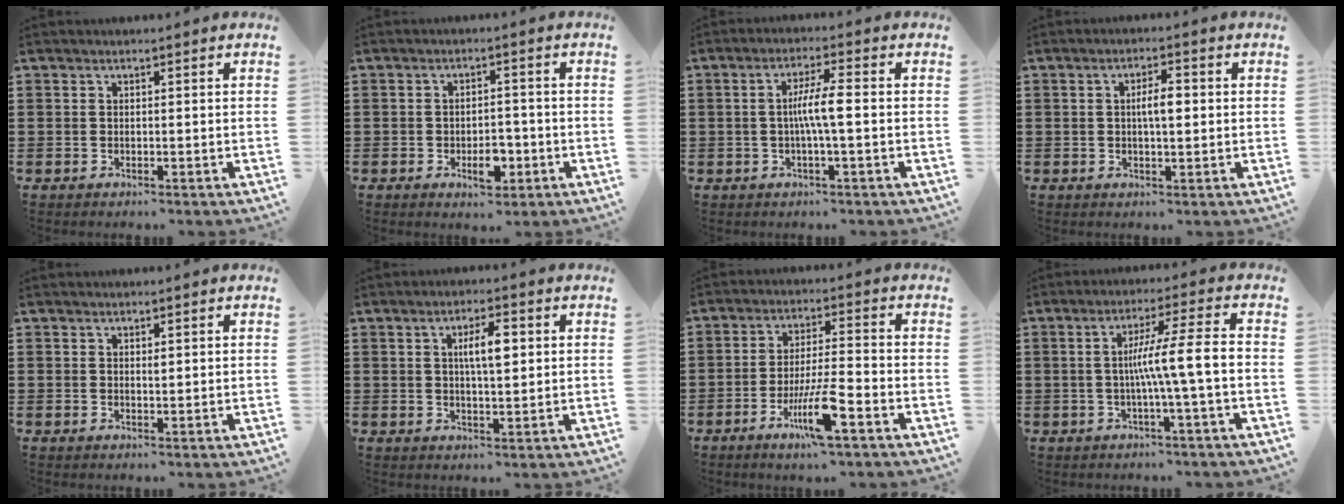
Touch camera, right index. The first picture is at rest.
{"total": 4.7, "force": [-1.8, 2.3, 3.7], "torque": [-0.050, 0.003, -0.031]}
{"total": 5.0, "force": [-0.4, 0.3, 4.9], "torque": [-0.088, 0.000, -0.012]}
{"total": 3.8, "force": [0.3, 1.2, 3.6], "torque": [-0.069, 0.005, 0.003]}
{"total": 0.8, "force": [0.3, 0.4, 0.6], "torque": [-0.004, -0.002, 0.004]}
{"total": 5.0, "force": [1.1, 1.4, 4.7], "torque": [-0.086, 0.007, 0.014]}
{"total": 8.2, "force": [-4.2, 0.9, 7.0], "torque": [-0.145, -0.009, -0.080]}
{"total": 7.4, "force": [-1.3, -0.6, 7.2], "torque": [-0.129, -0.003, -0.031]}